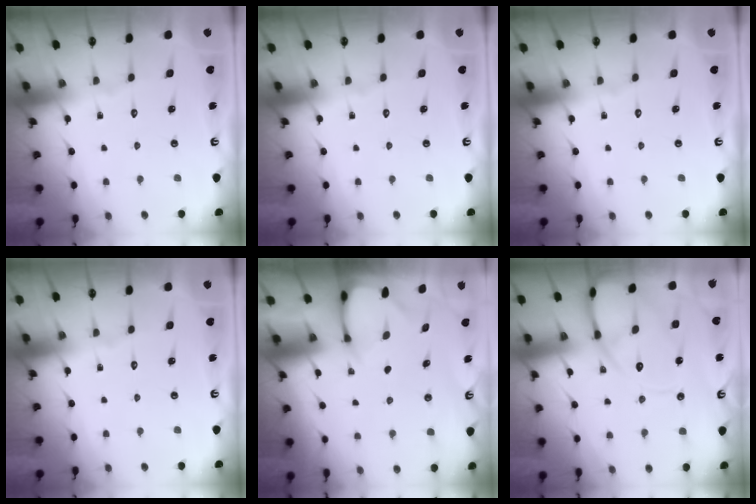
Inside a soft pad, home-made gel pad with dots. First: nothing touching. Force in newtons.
{"total": 0.0}
{"total": 0.0}
{"total": 0.0}
{"total": 2.5, "press": 2.5, "slide": 0.3}
{"total": 12.2, "press": 12.2, "slide": 1.1}